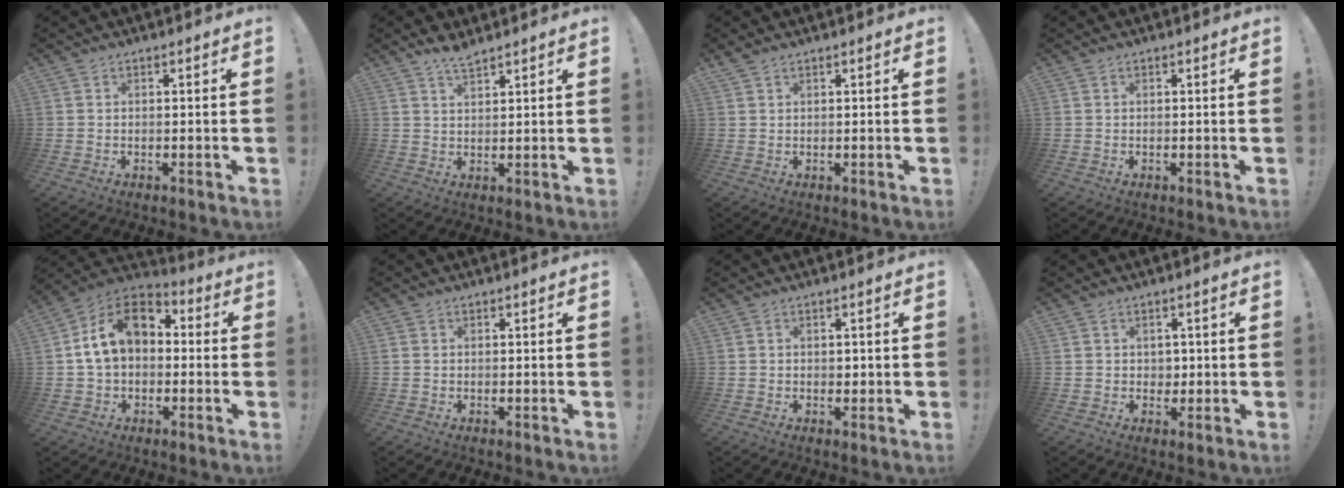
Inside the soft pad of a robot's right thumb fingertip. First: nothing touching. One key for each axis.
{"total": 4.3, "fx": 3.7, "fy": 0.9, "fz": 1.9, "tx": -0.028, "ty": -0.023, "tz": 0.064}
{"total": 1.3, "fx": 1.0, "fy": 0.5, "fz": 0.7, "tx": -0.006, "ty": -0.003, "tz": 0.018}
{"total": 0.0}
{"total": 15.8, "fx": 3.6, "fy": 11.0, "fz": 10.8, "tx": -0.171, "ty": 0.011, "tz": 0.066}
{"total": 0.6, "fx": 0.0, "fy": 0.6, "fz": 0.0, "tx": 0.000, "ty": 0.003, "tz": 0.001}
{"total": 1.2, "fx": 0.2, "fy": 1.1, "fz": 0.3, "tx": 0.002, "ty": 0.001, "tz": 0.002}
{"total": 3.0, "fx": 0.9, "fy": 2.8, "fz": 0.4, "tx": 0.009, "ty": -0.005, "tz": 0.013}